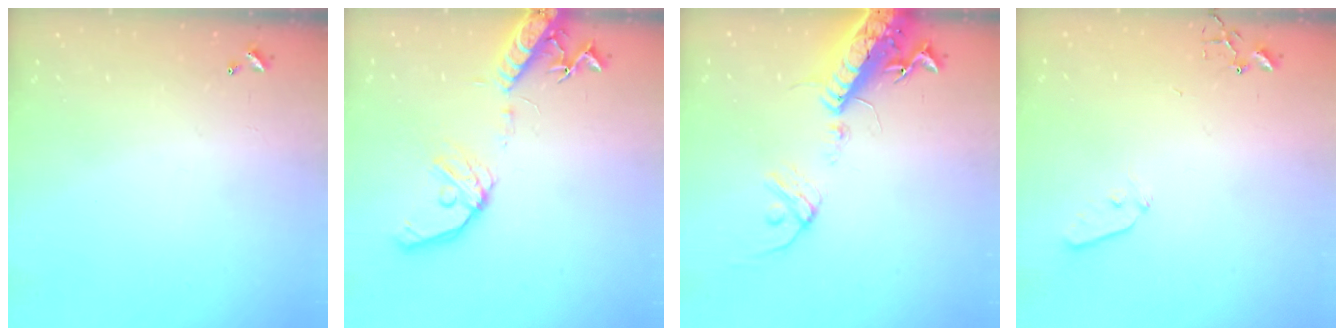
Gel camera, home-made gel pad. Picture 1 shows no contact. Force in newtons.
{"total": 16.3, "press": 16.0, "slide": 3.2}
{"total": 17.4, "press": 16.9, "slide": 4.1}
{"total": 5.0, "press": 5.0, "slide": 0.6}